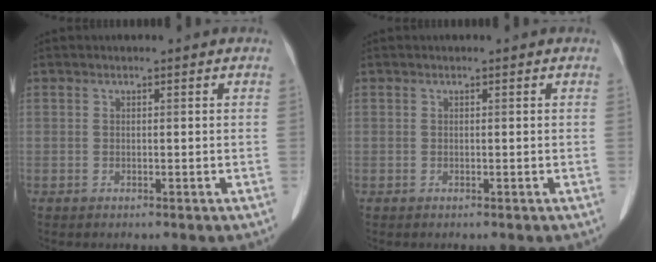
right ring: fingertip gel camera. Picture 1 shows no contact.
{"total": 0.0}